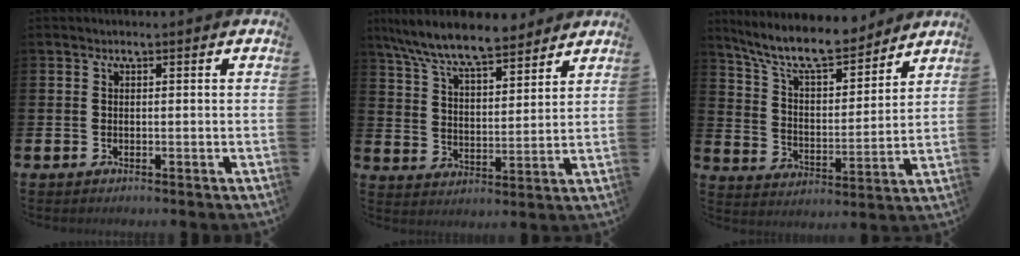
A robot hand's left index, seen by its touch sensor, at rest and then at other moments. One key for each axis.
{"total": 9.0, "fx": 8.2, "fy": 1.5, "fz": 3.3, "tx": -0.102, "ty": -0.039, "tz": 0.149}
{"total": 10.2, "fx": 9.1, "fy": 2.5, "fz": 4.1, "tx": -0.107, "ty": -0.056, "tz": 0.158}